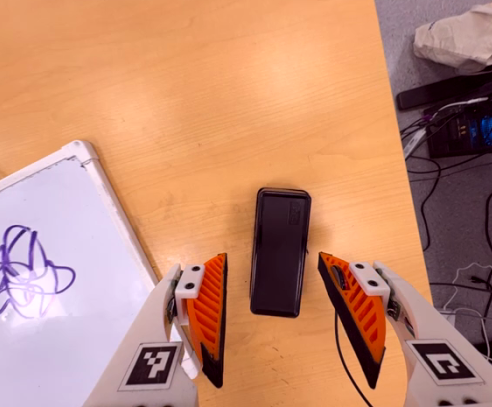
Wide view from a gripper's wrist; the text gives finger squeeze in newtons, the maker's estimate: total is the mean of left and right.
{"total": 0.0}